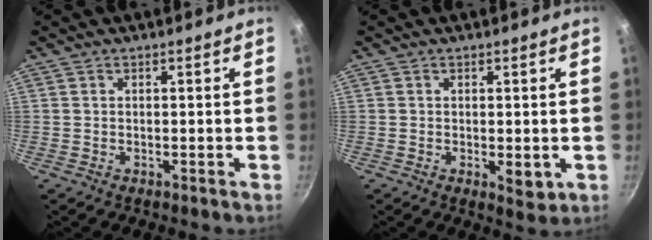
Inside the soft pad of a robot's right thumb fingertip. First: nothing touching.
{"total": 3.2, "force": [-0.3, 1.5, 2.8], "torque": [-0.038, -0.009, 0.000]}